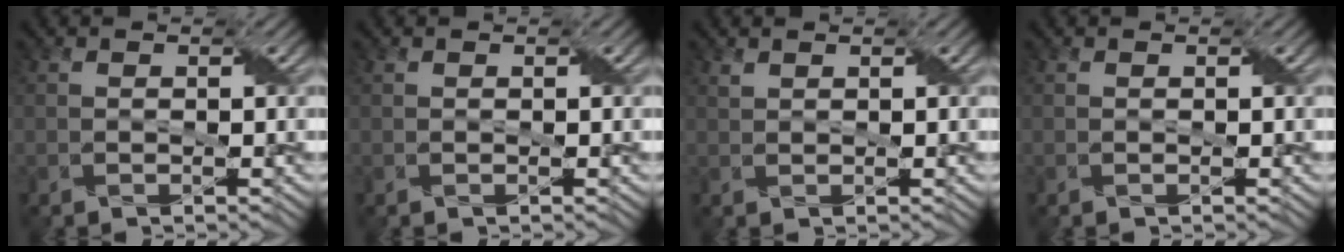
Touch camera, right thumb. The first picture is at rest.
{"total": 0.0}
{"total": 0.7, "force": [0.6, 0.2, 0.2], "torque": [-0.013, 0.003, 0.014]}
{"total": 0.0}